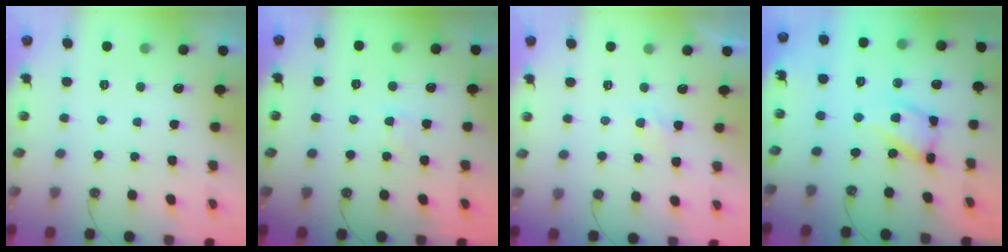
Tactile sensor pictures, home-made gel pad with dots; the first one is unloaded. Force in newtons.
{"total": 1.7, "press": 1.6, "slide": 0.3}
{"total": 2.3, "press": 2.3, "slide": 0.4}
{"total": 13.3, "press": 13.3, "slide": 1.2}